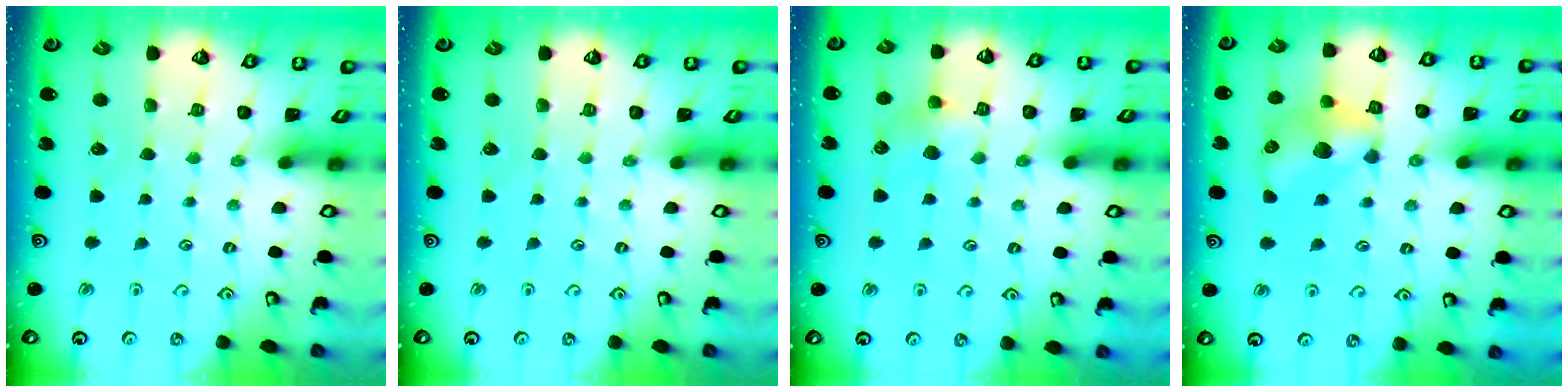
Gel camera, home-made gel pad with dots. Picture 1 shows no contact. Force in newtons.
{"total": 0.0}
{"total": 6.2, "press": 6.2, "slide": 0.6}
{"total": 12.1, "press": 12.0, "slide": 1.0}